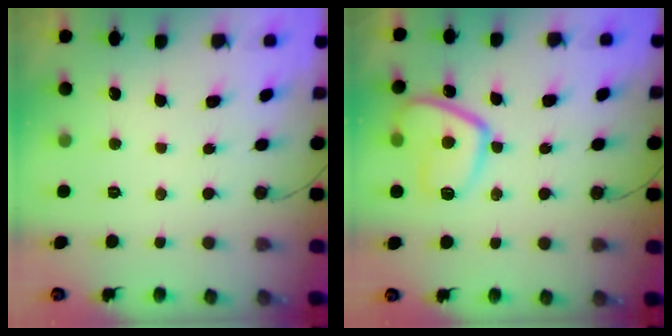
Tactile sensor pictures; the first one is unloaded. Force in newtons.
{"total": 12.2, "press": 12.1, "slide": 1.3}